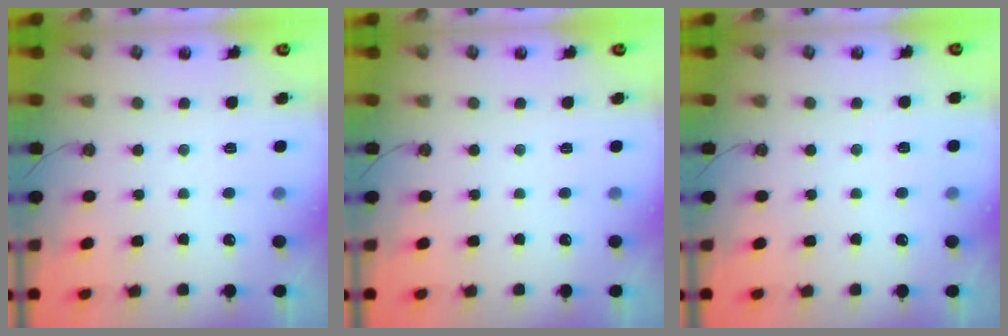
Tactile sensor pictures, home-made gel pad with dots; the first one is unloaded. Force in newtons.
{"total": 0.0}
{"total": 1.7, "press": 1.7, "slide": 0.4}